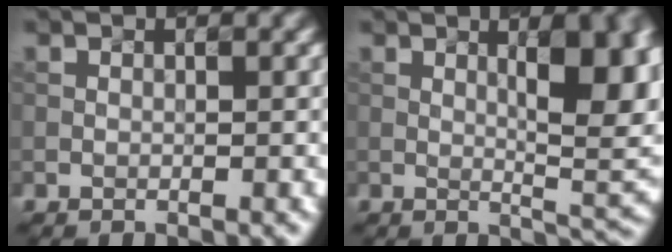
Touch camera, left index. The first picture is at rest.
{"total": 9.0, "force": [1.7, 3.0, 8.3], "torque": [-0.099, 0.002, 0.033]}